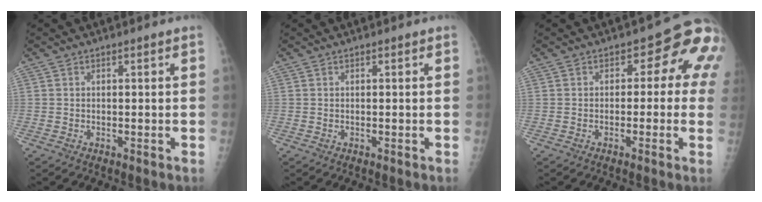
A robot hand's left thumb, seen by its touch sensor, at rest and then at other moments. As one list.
[{"total": 0.0}, {"total": 7.7, "force": [0.7, 4.7, 6.0], "torque": [-0.023, 0.013, -0.007]}]